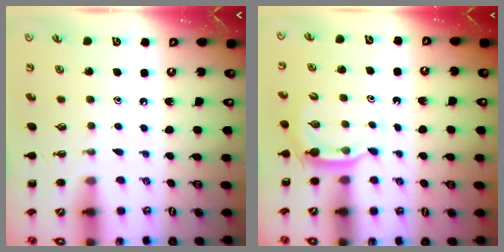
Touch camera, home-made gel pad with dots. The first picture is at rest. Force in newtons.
{"total": 2.9, "press": 2.8, "slide": 0.7}